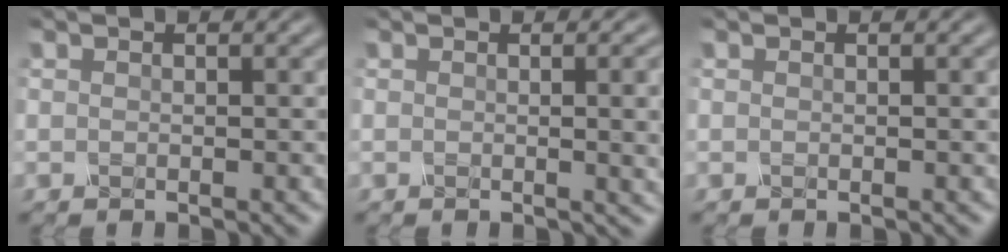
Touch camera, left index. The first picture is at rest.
{"total": 5.9, "force": [0.3, 2.5, 5.4], "torque": [-0.026, 0.009, 0.003]}
{"total": 0.6, "force": [0.0, 0.3, 0.6], "torque": [-0.002, 0.002, -0.001]}